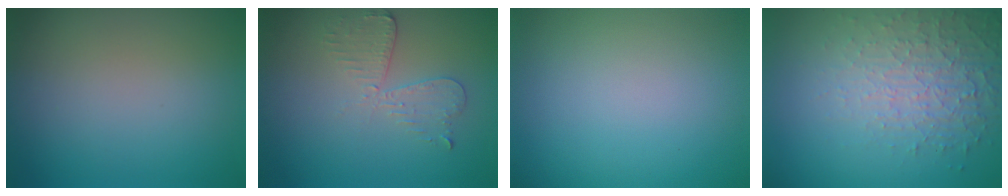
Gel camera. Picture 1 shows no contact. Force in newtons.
{"total": 2.9, "press": 2.5, "slide": 1.5}
{"total": 0.0}
{"total": 5.2, "press": 3.3, "slide": 3.9}